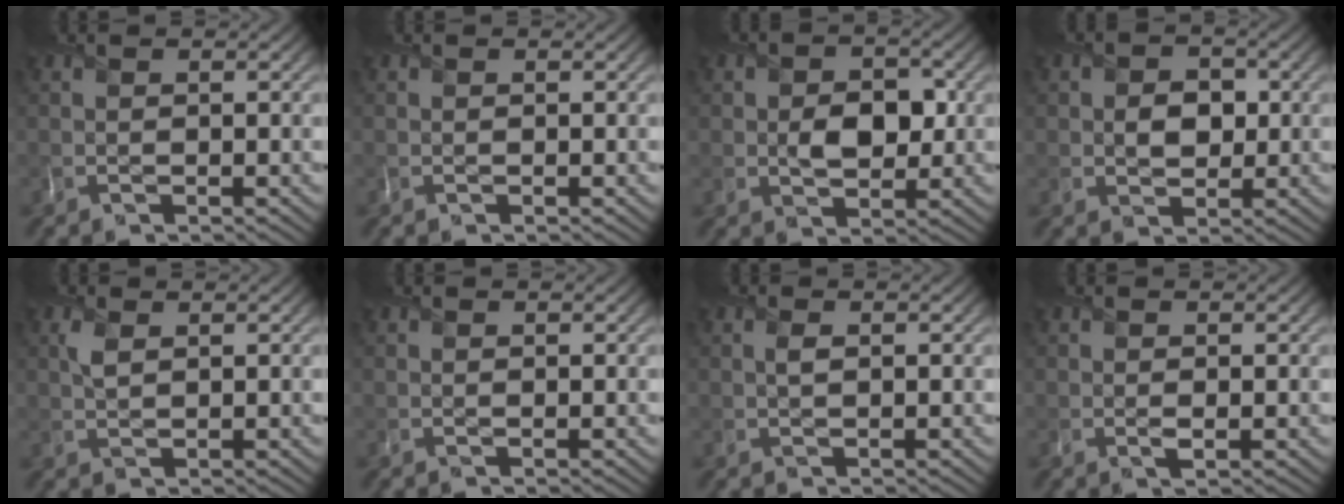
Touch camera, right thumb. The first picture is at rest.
{"total": 0.0}
{"total": 4.3, "force": [-0.1, 3.0, 3.1], "torque": [-0.054, -0.007, -0.008]}
{"total": 3.2, "force": [0.0, 2.6, 1.9], "torque": [-0.036, -0.003, -0.008]}
{"total": 1.8, "force": [0.8, 0.8, 1.4], "torque": [-0.038, 0.003, 0.017]}
{"total": 0.0}
{"total": 0.9, "force": [0.2, 0.3, 0.8], "torque": [-0.019, 0.001, 0.002]}
{"total": 0.6, "force": [0.0, 0.3, 0.5], "torque": [-0.011, -0.004, -0.002]}